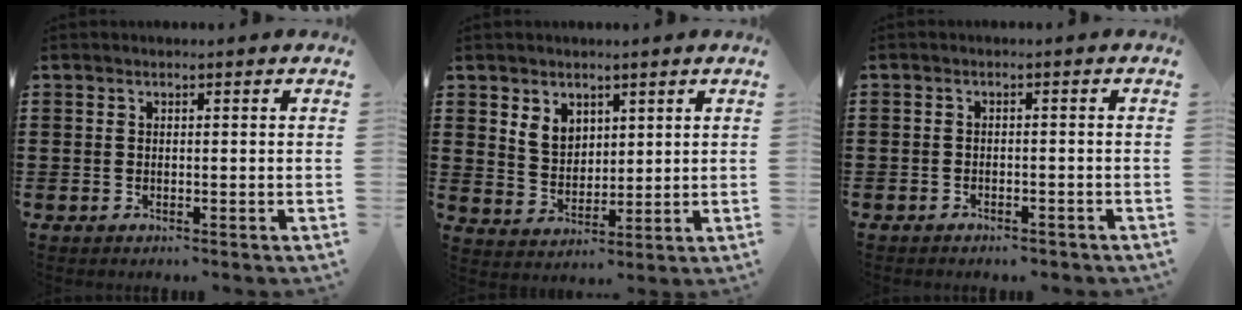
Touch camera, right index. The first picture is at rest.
{"total": 4.8, "force": [2.8, 3.6, 1.5], "torque": [-0.046, 0.011, 0.053]}
{"total": 1.5, "force": [-1.5, 0.3, 0.0], "torque": [-0.005, 0.002, -0.034]}